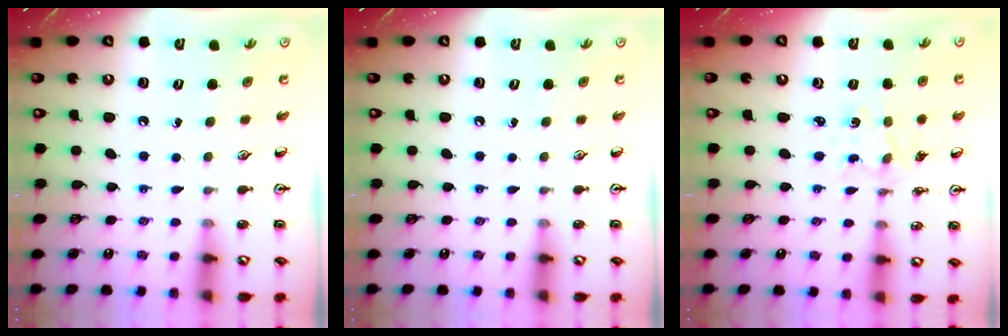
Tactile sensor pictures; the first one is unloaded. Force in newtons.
{"total": 0.0}
{"total": 0.7, "press": 0.7, "slide": 0.1}